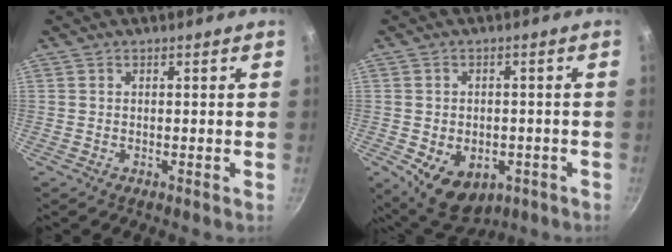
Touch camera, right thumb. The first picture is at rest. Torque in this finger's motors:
{"motor_torque": [-0.10, 0.56, -0.15, 0.11, 0.20]}